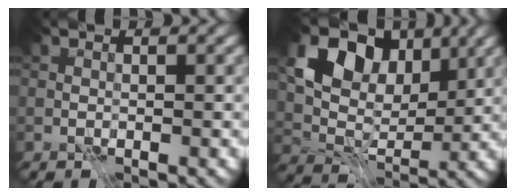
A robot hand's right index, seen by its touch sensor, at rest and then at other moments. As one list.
[{"total": 9.3, "force": [3.8, 6.0, 6.0], "torque": [-0.096, 0.002, 0.055]}]